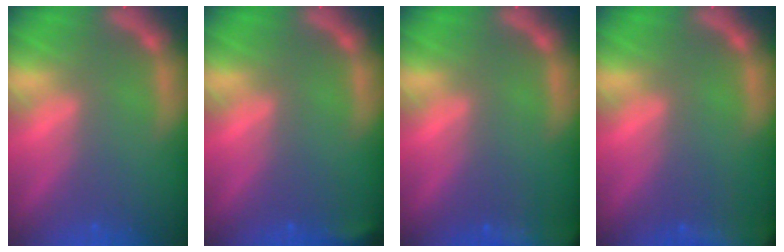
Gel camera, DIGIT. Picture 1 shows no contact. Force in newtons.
{"total": 1.9}
{"total": 10.0}
{"total": 9.5}